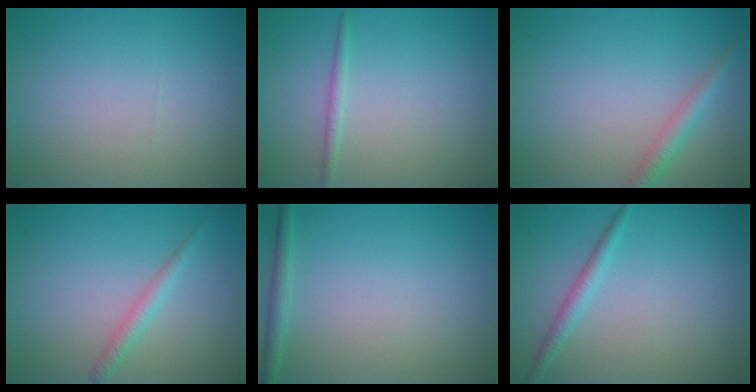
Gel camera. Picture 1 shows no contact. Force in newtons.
{"total": 1.0, "press": 1.0, "slide": 0.0}
{"total": 2.1, "press": 2.1, "slide": 0.0}
{"total": 1.6, "press": 1.6, "slide": 0.0}
{"total": 1.4, "press": 1.4, "slide": 0.1}
{"total": 1.6, "press": 1.6, "slide": 0.1}